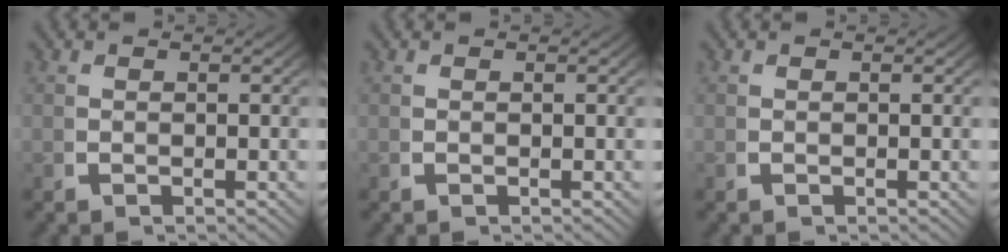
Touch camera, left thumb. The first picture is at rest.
{"total": 0.0}
{"total": 0.0}